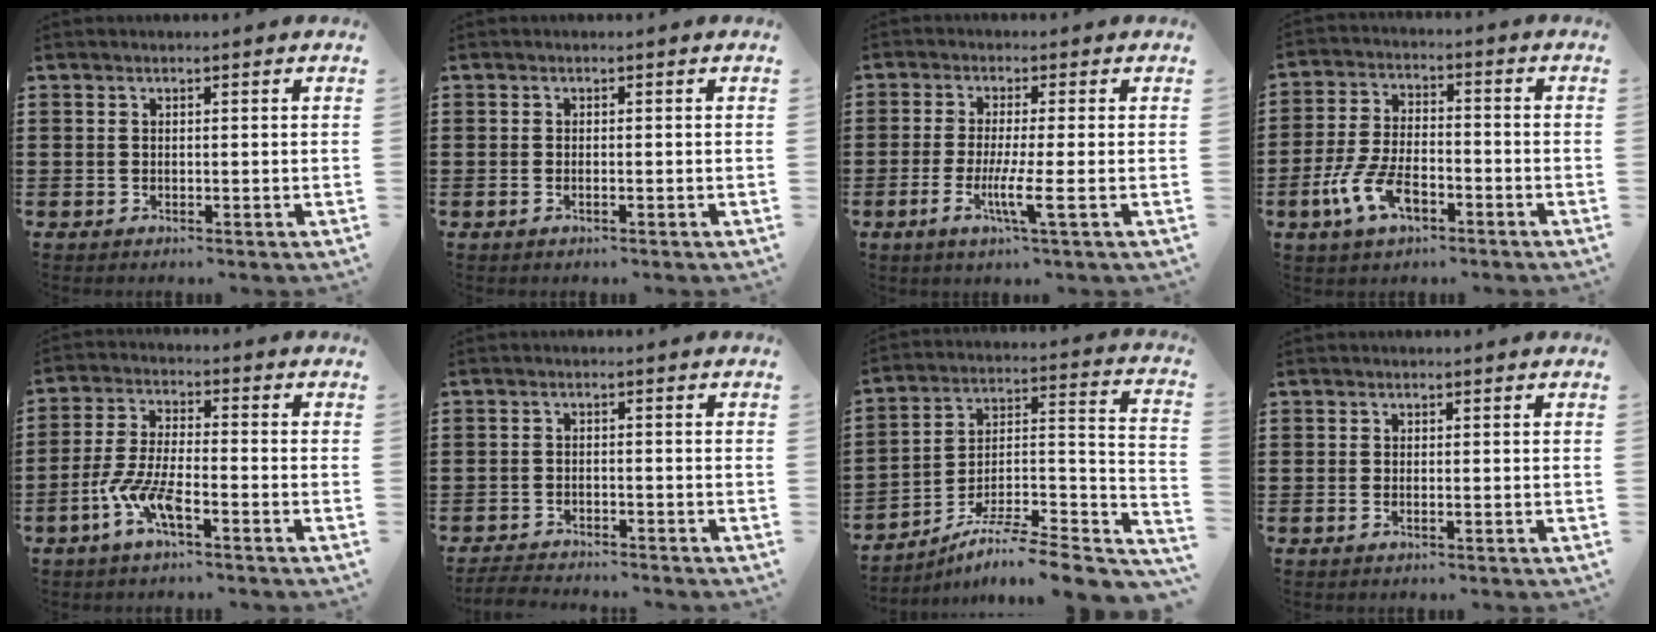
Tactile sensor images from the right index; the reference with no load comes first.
{"total": 0.6, "force": [-0.4, 0.1, 0.4], "torque": [-0.010, -0.003, -0.006]}
{"total": 5.7, "force": [-1.7, 0.2, 5.5], "torque": [-0.108, -0.016, -0.033]}
{"total": 8.2, "force": [-4.1, 3.6, 6.2], "torque": [-0.154, -0.008, -0.082]}
{"total": 7.5, "force": [-4.2, 1.6, 6.0], "torque": [-0.154, -0.016, -0.086]}
{"total": 2.6, "force": [-2.6, 0.1, 0.0], "torque": [-0.006, -0.002, -0.054]}
{"total": 7.9, "force": [-6.5, 0.9, 4.5], "torque": [-0.070, -0.002, -0.128]}
{"total": 0.6, "force": [-0.2, 0.1, 0.5], "torque": [-0.011, -0.004, -0.004]}